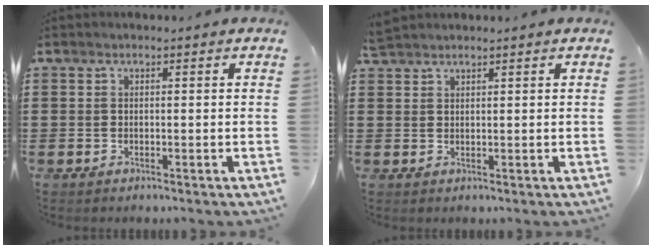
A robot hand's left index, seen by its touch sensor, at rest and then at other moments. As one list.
[{"total": 1.8, "force": [1.7, 0.3, 0.3], "torque": [-0.009, 0.002, 0.035]}]